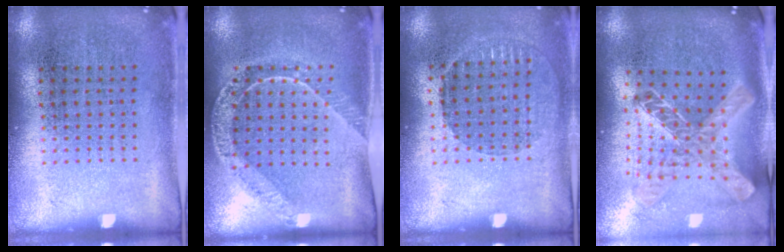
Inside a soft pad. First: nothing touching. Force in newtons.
{"total": 1.6, "press": 1.5, "slide": 0.5}
{"total": 1.0, "press": 0.9, "slide": 0.4}
{"total": 1.8, "press": 1.5, "slide": 0.9}